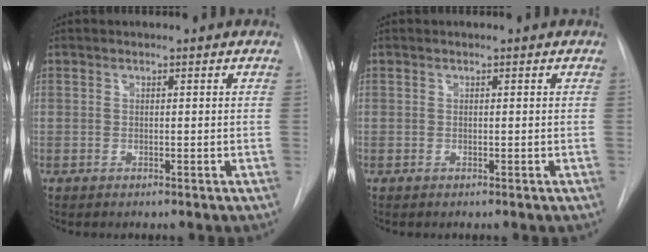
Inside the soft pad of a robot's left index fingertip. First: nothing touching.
{"total": 0.0}